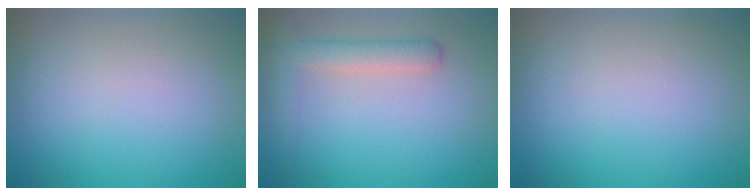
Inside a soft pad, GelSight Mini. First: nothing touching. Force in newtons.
{"total": 2.8, "press": 2.8, "slide": 0.2}
{"total": 0.0}